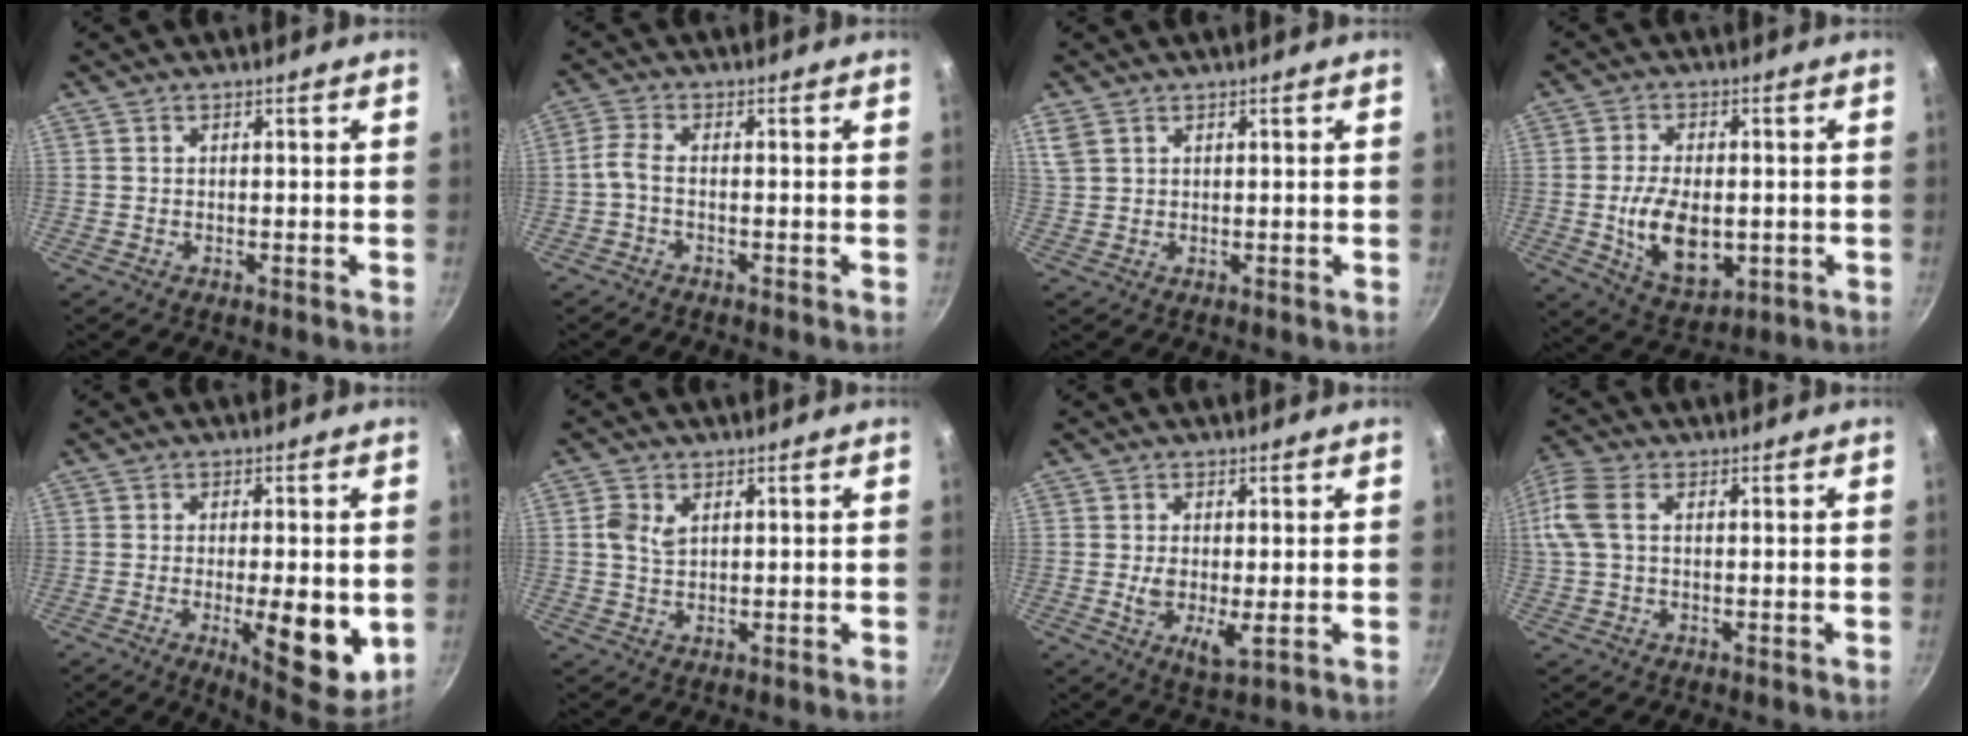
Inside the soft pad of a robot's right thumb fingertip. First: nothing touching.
{"total": 2.7, "force": [-1.2, 0.8, 2.3], "torque": [-0.071, 0.011, -0.032]}
{"total": 3.8, "force": [2.1, 2.5, 2.0], "torque": [-0.042, 0.001, 0.048]}
{"total": 11.8, "force": [-1.4, 7.1, 9.3], "torque": [-0.151, -0.007, -0.010]}
{"total": 12.1, "force": [-2.2, 3.8, 11.3], "torque": [-0.135, -0.010, -0.022]}
{"total": 3.4, "force": [1.1, 2.2, 2.4], "torque": [-0.045, -0.003, 0.020]}
{"total": 4.9, "force": [-0.3, 1.8, 4.5], "torque": [-0.083, -0.016, -0.004]}
{"total": 9.1, "force": [1.8, 5.4, 7.1], "torque": [-0.160, 0.020, 0.026]}